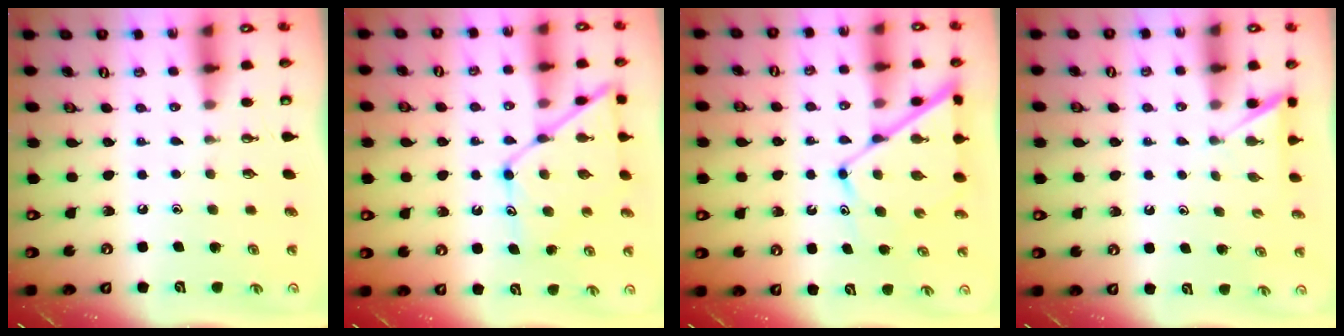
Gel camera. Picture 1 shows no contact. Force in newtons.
{"total": 13.6, "press": 13.6, "slide": 1.1}
{"total": 10.9, "press": 10.8, "slide": 1.0}
{"total": 2.7, "press": 2.7, "slide": 0.2}